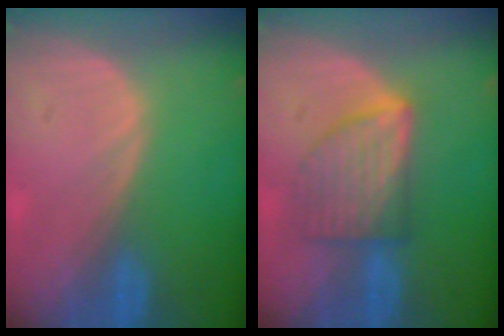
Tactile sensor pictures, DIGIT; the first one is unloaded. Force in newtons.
{"total": 6.5, "press": 6.5, "slide": 0.1}